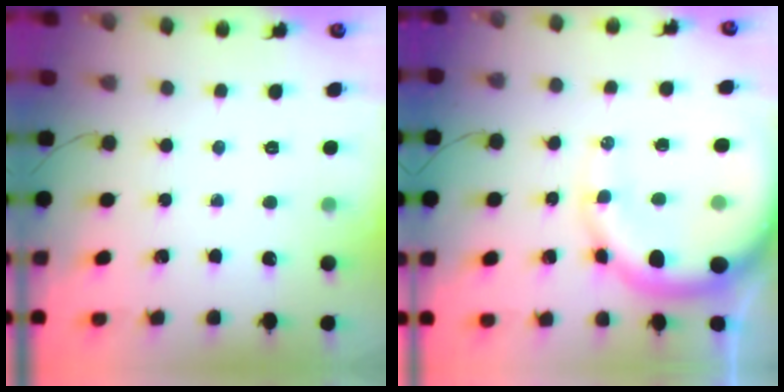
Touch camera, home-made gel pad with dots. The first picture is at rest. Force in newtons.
{"total": 15.0, "press": 14.6, "slide": 3.1}